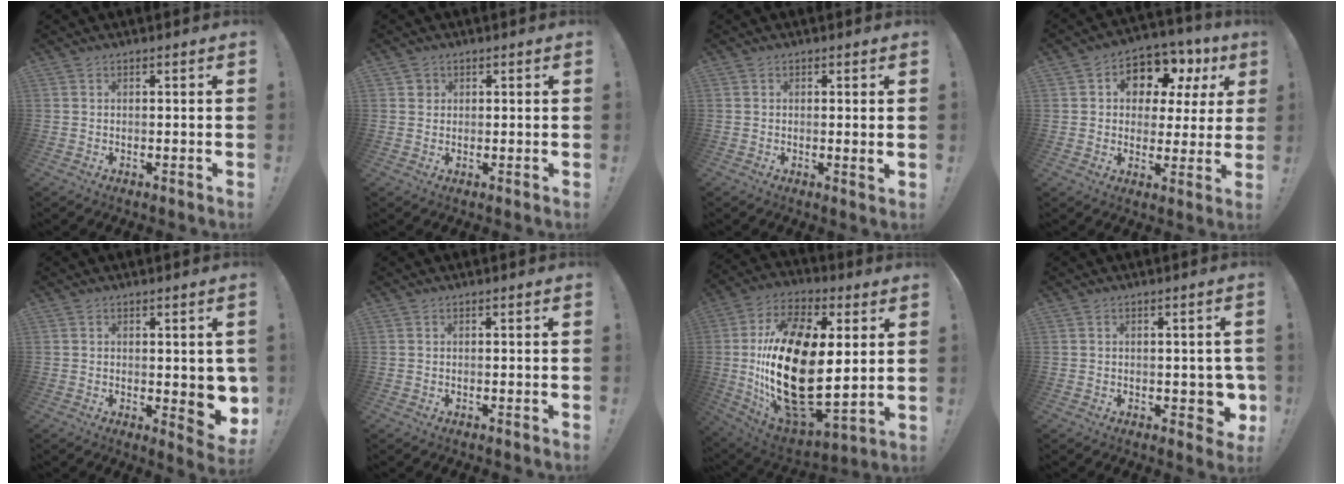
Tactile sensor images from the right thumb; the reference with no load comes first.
{"total": 2.1, "force": [0.9, 1.8, 0.3], "torque": [0.008, -0.002, 0.013]}
{"total": 1.7, "force": [0.7, -0.1, 1.5], "torque": [-0.012, -0.009, 0.009]}
{"total": 9.5, "force": [5.1, 6.6, 4.6], "torque": [-0.062, -0.042, 0.090]}
{"total": 5.4, "force": [0.5, 2.8, 4.5], "torque": [-0.033, -0.015, 0.019]}
{"total": 0.0}
{"total": 29.2, "force": [1.3, 15.5, 24.7], "torque": [-0.497, -0.019, 0.034]}
{"total": 5.2, "force": [-0.9, 3.4, 3.8], "torque": [-0.023, 0.002, -0.012]}